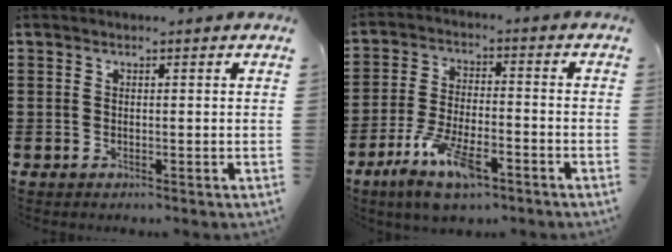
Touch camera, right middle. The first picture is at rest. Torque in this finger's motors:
{"motor_torque": [1.13, -1.01, 0.38, 0.21]}